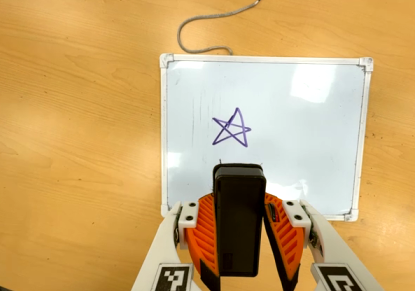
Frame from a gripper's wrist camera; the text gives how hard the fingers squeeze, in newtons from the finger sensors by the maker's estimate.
{"total": 6.4, "left": 4.8, "right": 8.0}